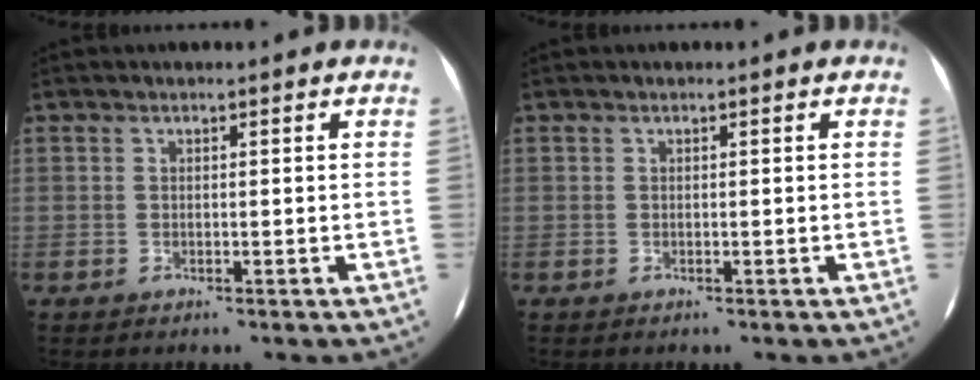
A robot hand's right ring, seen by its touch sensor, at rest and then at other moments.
{"total": 0.0}